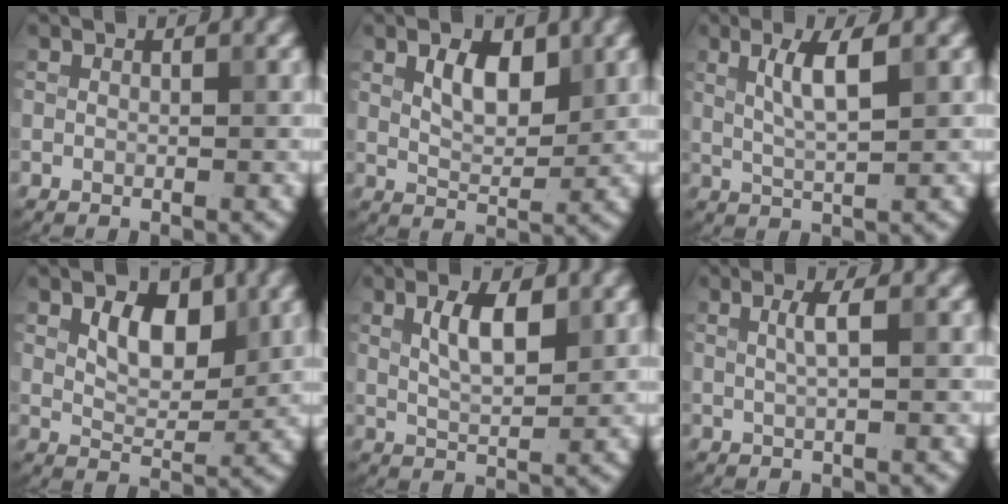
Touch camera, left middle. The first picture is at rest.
{"total": 3.5, "force": [1.6, 1.7, 2.6], "torque": [-0.048, 0.000, 0.029]}
{"total": 3.5, "force": [1.3, 0.7, 3.2], "torque": [-0.060, -0.001, 0.025]}
{"total": 4.3, "force": [1.8, 2.4, 3.0], "torque": [-0.054, -0.001, 0.028]}
{"total": 3.4, "force": [1.5, 1.2, 2.9], "torque": [-0.057, 0.001, 0.028]}
{"total": 1.8, "force": [0.4, 0.5, 1.7], "torque": [-0.031, 0.002, 0.005]}